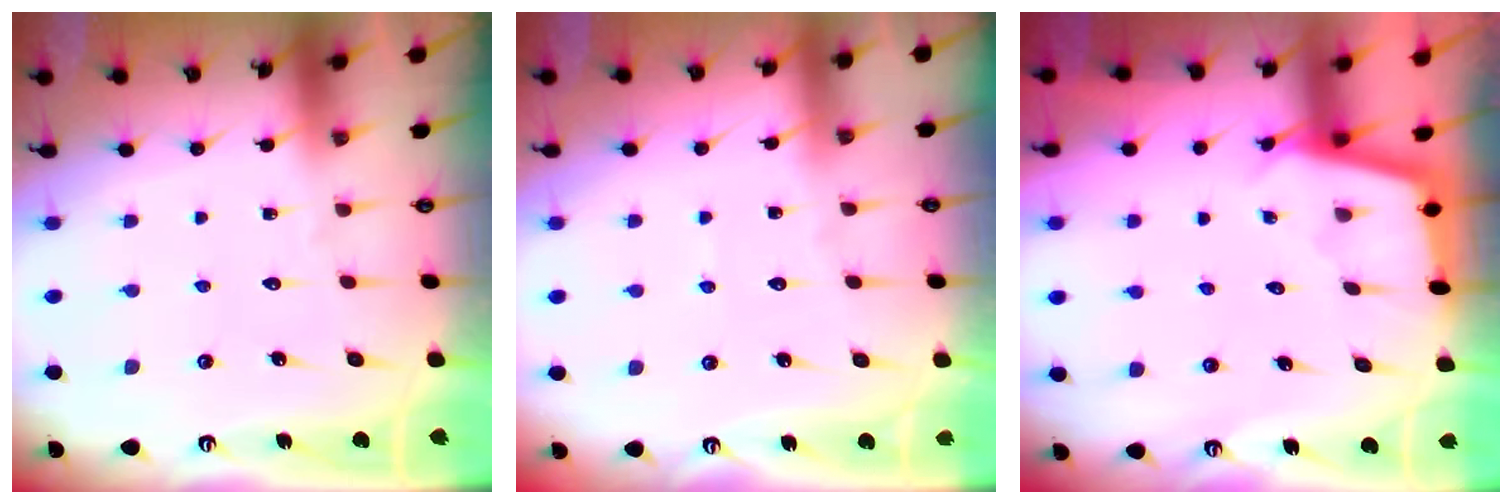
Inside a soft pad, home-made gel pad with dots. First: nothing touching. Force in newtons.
{"total": 3.0, "press": 3.0, "slide": 0.2}
{"total": 2.5, "press": 2.5, "slide": 0.2}